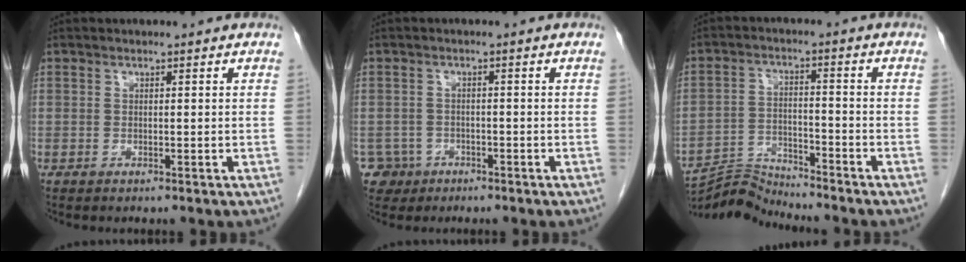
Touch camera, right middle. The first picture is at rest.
{"total": 3.9, "force": [-2.2, 3.3, -0.2], "torque": [0.006, 0.009, -0.036]}
{"total": 7.1, "force": [-7.0, -0.9, -0.8], "torque": [0.004, 0.001, -0.128]}